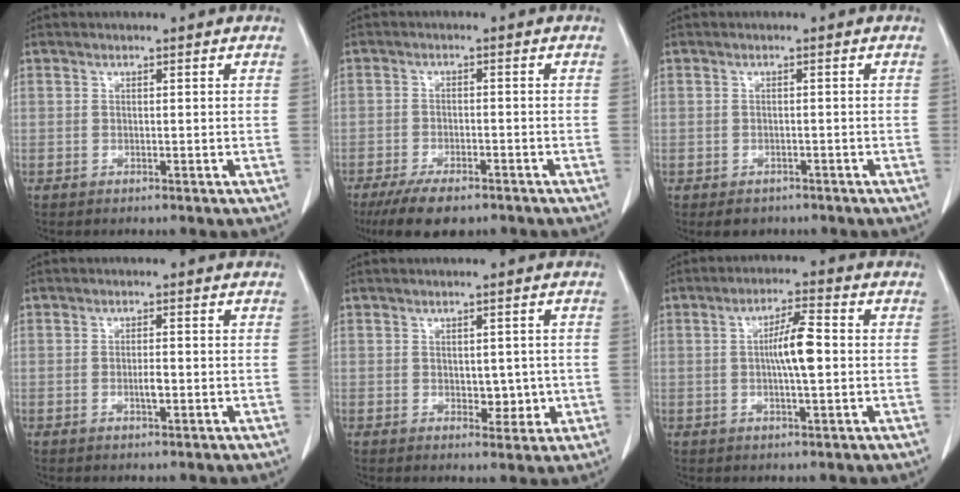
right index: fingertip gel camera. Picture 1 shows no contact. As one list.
[{"total": 8.0, "force": [-6.1, 2.7, 4.4], "torque": [-0.073, -0.010, -0.096]}, {"total": 2.9, "force": [-2.1, 1.9, 0.6], "torque": [-0.009, 0.002, -0.025]}, {"total": 1.7, "force": [-0.6, 0.3, 1.6], "torque": [-0.029, 0.000, -0.011]}, {"total": 3.2, "force": [-0.4, 2.1, 2.4], "torque": [-0.022, -0.001, 0.002]}, {"total": 6.0, "force": [-0.1, 0.7, 5.9], "torque": [-0.108, 0.007, -0.006]}]